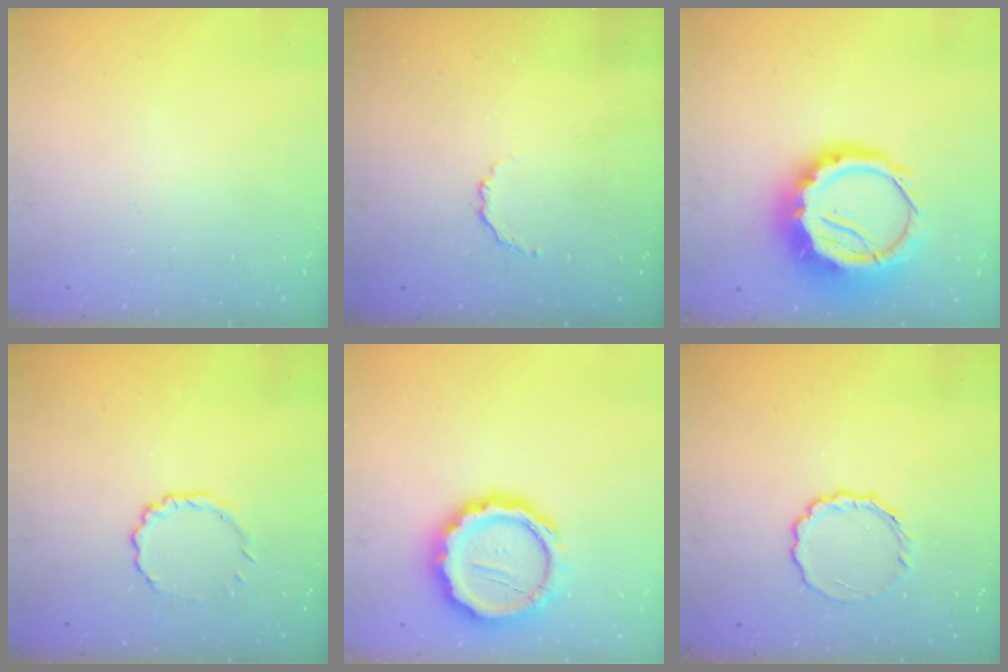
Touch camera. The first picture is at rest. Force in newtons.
{"total": 4.0, "press": 3.8, "slide": 1.2}
{"total": 17.1, "press": 16.7, "slide": 3.8}
{"total": 2.8, "press": 2.7, "slide": 0.9}
{"total": 17.5, "press": 17.2, "slide": 3.3}
{"total": 4.5, "press": 4.4, "slide": 0.7}